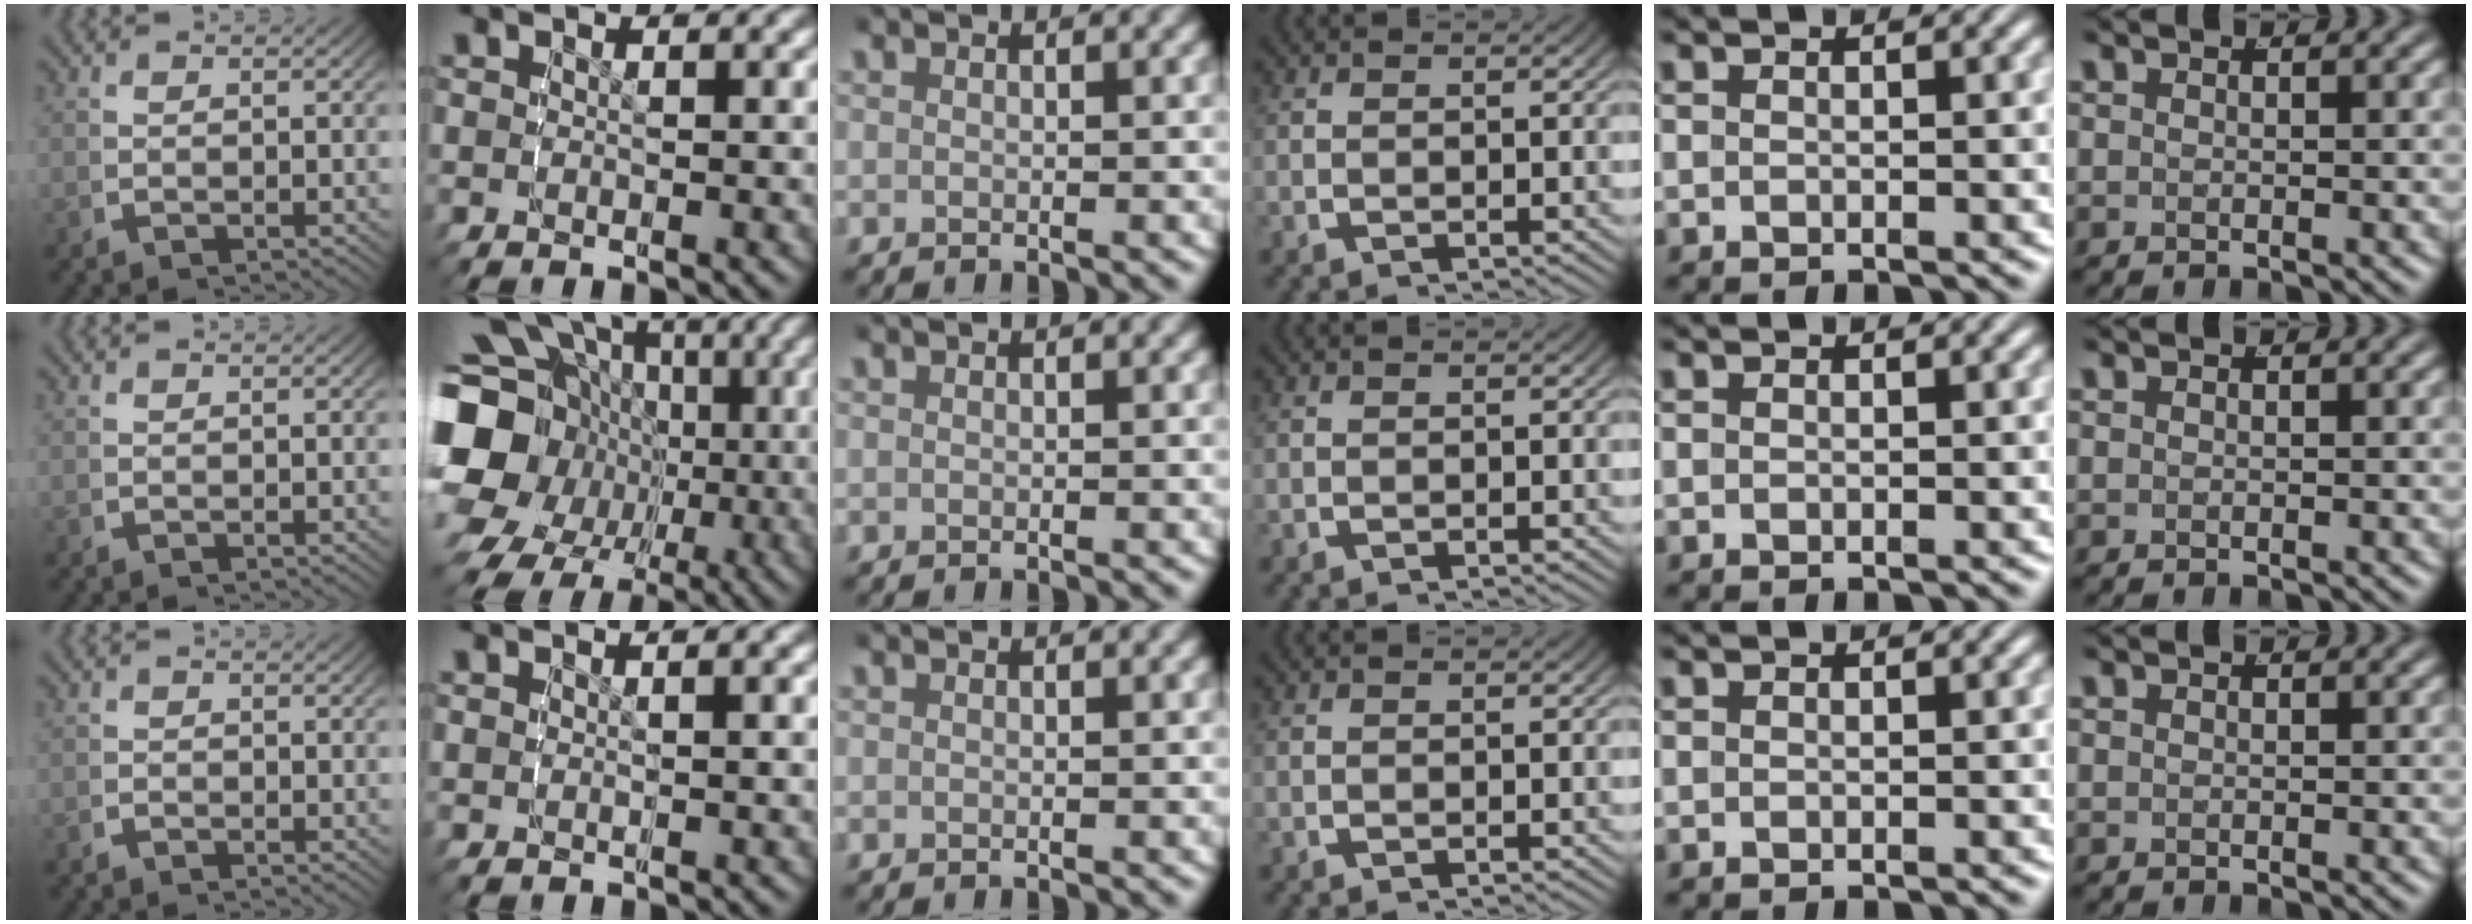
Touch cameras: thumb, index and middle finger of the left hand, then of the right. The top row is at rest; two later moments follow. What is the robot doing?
{"motion": "lift_and_place", "object": "markers"}